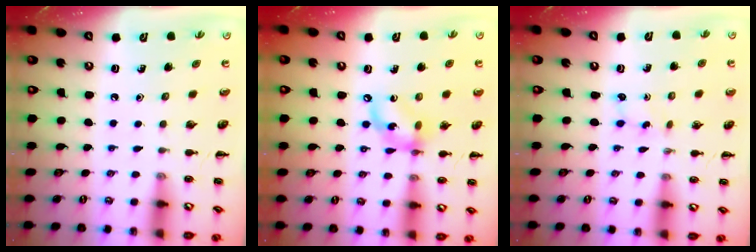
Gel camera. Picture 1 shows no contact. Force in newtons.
{"total": 11.0, "press": 10.8, "slide": 2.4}
{"total": 2.2, "press": 2.1, "slide": 0.8}